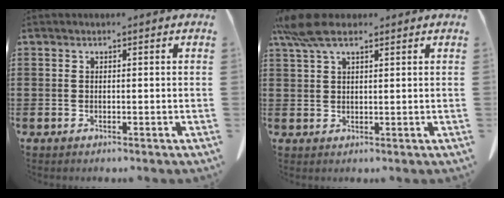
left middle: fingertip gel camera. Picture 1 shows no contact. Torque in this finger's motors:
{"motor_torque": [0.98, 0.84, 0.40, 0.13]}